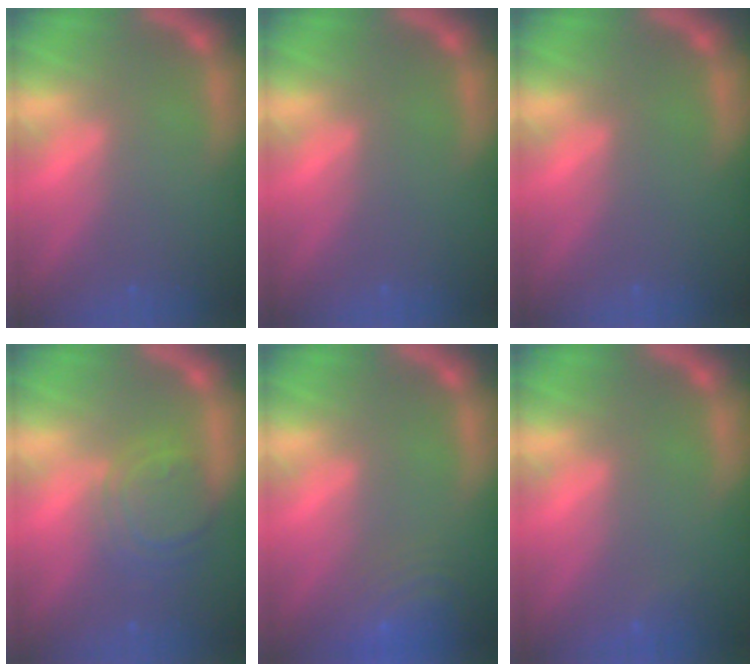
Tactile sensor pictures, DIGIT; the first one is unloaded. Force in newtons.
{"total": 0.0}
{"total": 0.0}
{"total": 5.6}
{"total": 8.5}
{"total": 0.9}